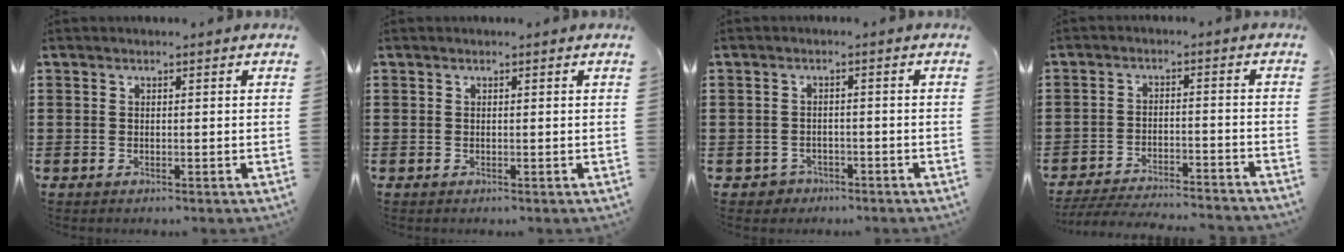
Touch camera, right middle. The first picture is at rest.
{"total": 0.0}
{"total": 1.6, "force": [-1.4, 0.9, -0.1], "torque": [-0.006, 0.001, -0.032]}
{"total": 5.0, "force": [-4.9, 0.0, 1.1], "torque": [-0.023, -0.001, -0.099]}